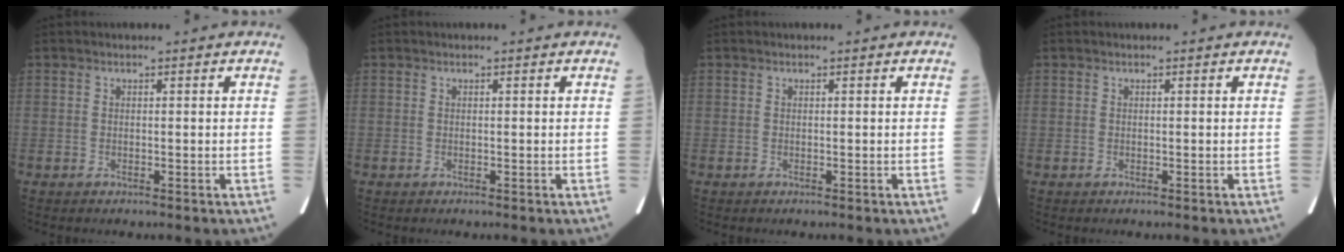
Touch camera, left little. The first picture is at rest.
{"total": 0.0}
{"total": 0.0}
{"total": 0.0}